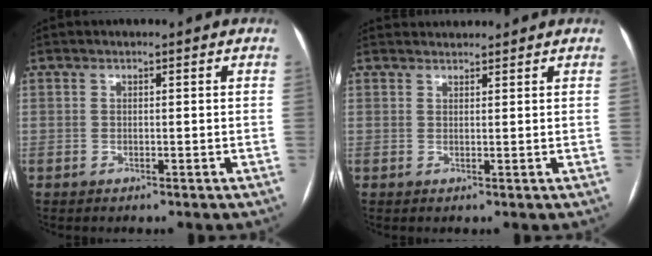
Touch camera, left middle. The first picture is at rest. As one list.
[{"total": 2.6, "force": [2.5, 0.4, 0.0], "torque": [-0.003, 0.027, 0.043]}]